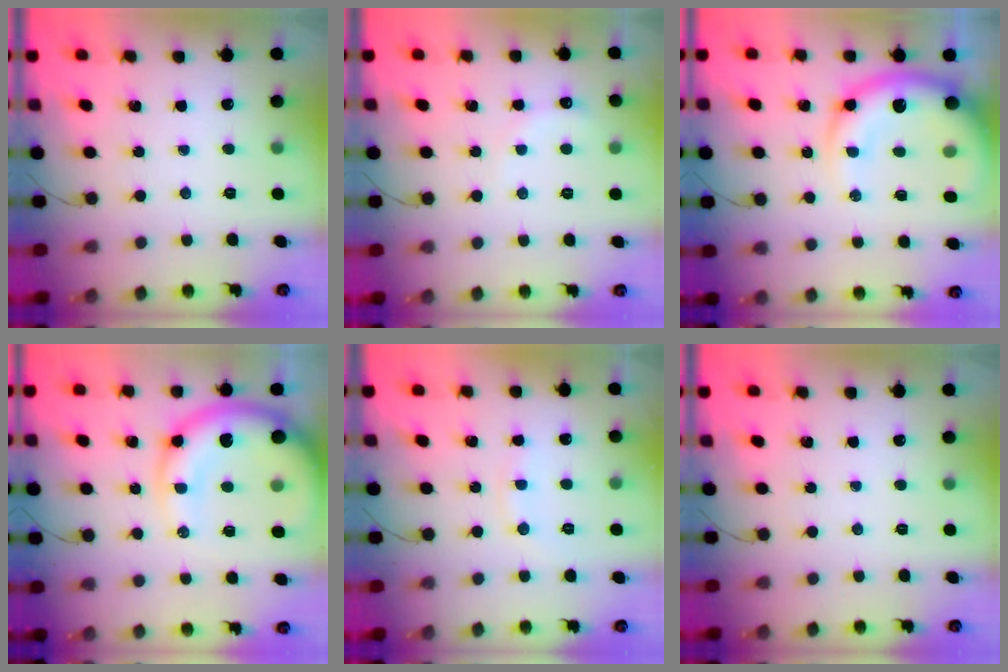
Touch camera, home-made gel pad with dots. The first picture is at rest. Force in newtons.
{"total": 3.0, "press": 2.9, "slide": 0.8}
{"total": 16.0, "press": 15.5, "slide": 3.8}
{"total": 14.2, "press": 13.8, "slide": 3.5}
{"total": 6.5, "press": 6.5, "slide": 0.8}
{"total": 0.0}